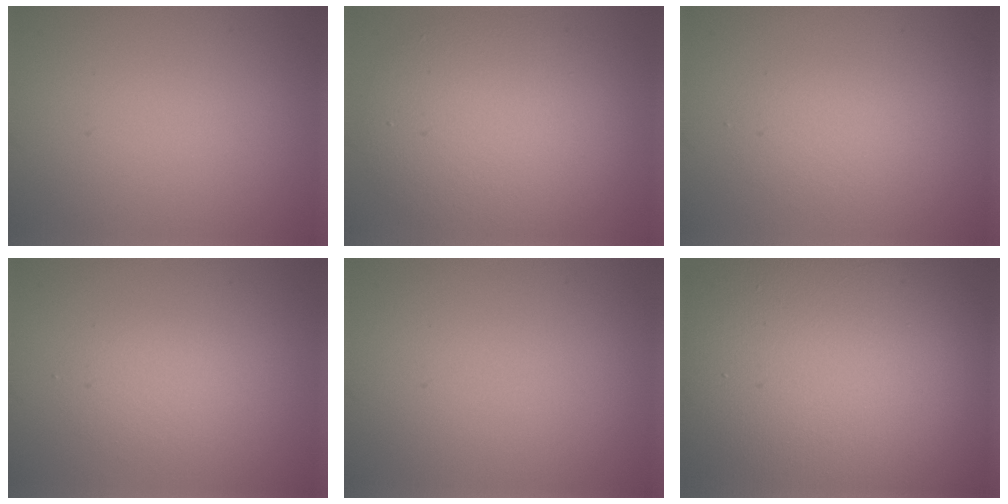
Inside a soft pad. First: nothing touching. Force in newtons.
{"total": 6.8, "press": 6.8, "slide": 0.6}
{"total": 1.8, "press": 1.8, "slide": 0.1}
{"total": 1.8, "press": 1.8, "slide": 0.1}
{"total": 0.0}
{"total": 19.9, "press": 19.9, "slide": 1.0}